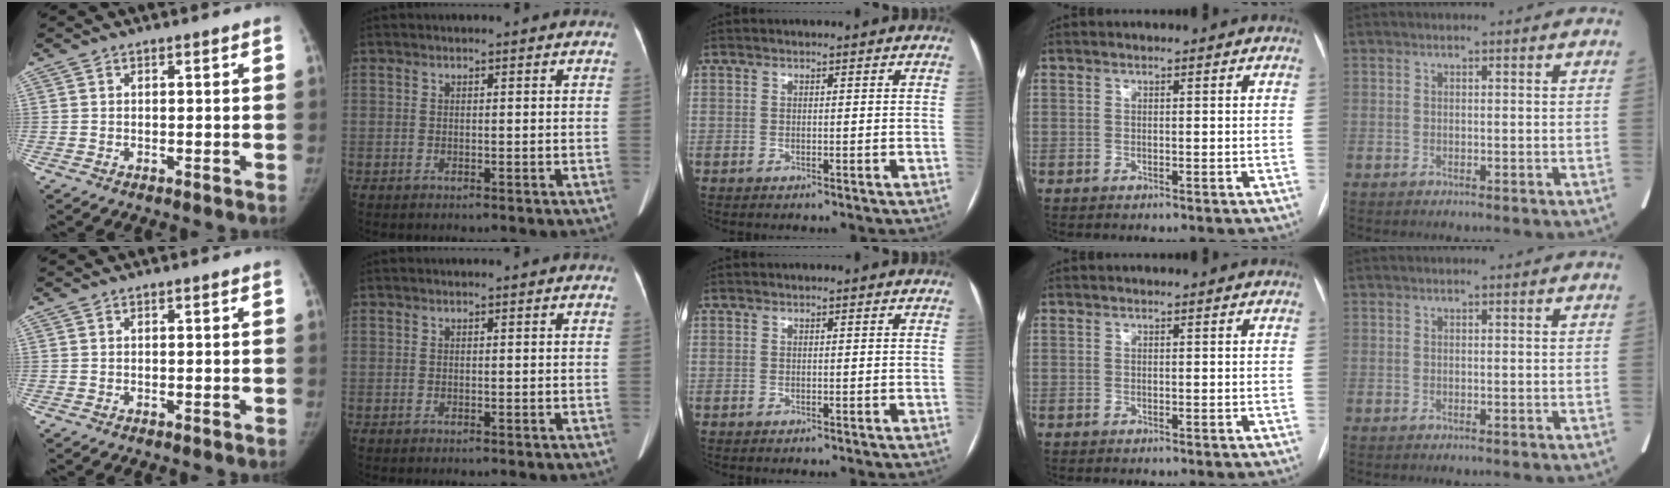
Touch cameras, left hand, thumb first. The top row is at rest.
{}